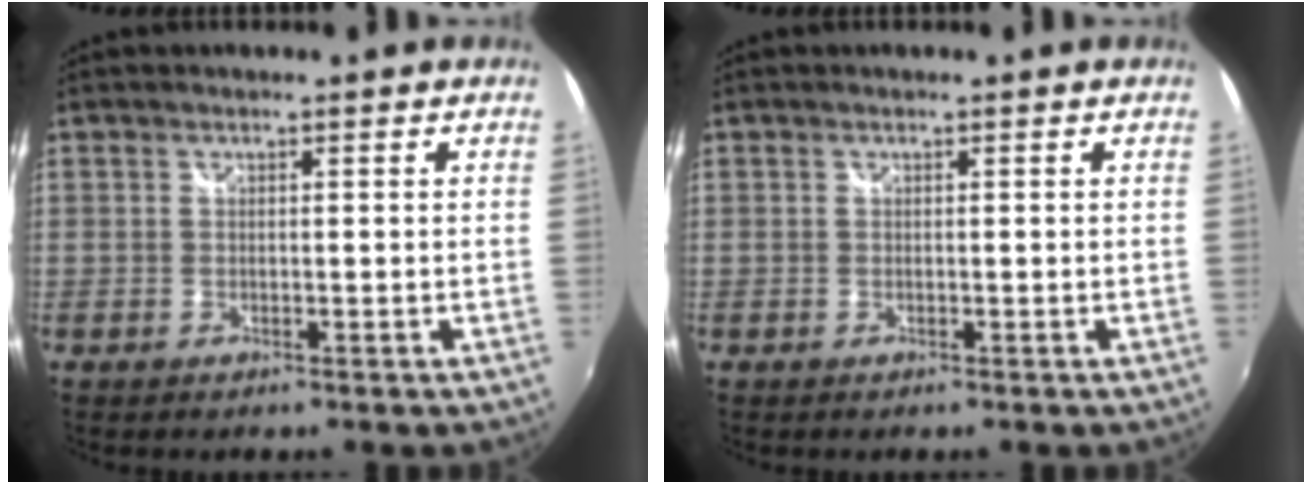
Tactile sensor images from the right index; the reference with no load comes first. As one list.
[{"total": 0.0}]